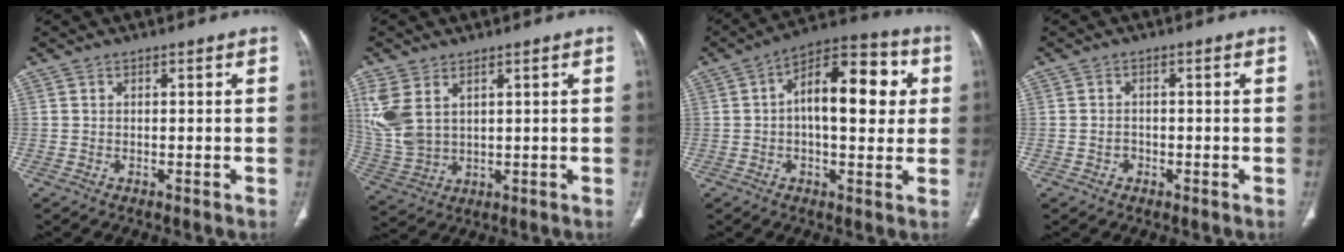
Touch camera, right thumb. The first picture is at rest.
{"total": 9.9, "force": [3.9, 6.0, 6.8], "torque": [-0.163, -0.009, 0.097]}
{"total": 16.4, "force": [2.4, 7.8, 14.2], "torque": [-0.185, 0.026, 0.028]}
{"total": 1.6, "force": [-0.7, 1.4, 0.4], "torque": [-0.001, 0.008, -0.012]}